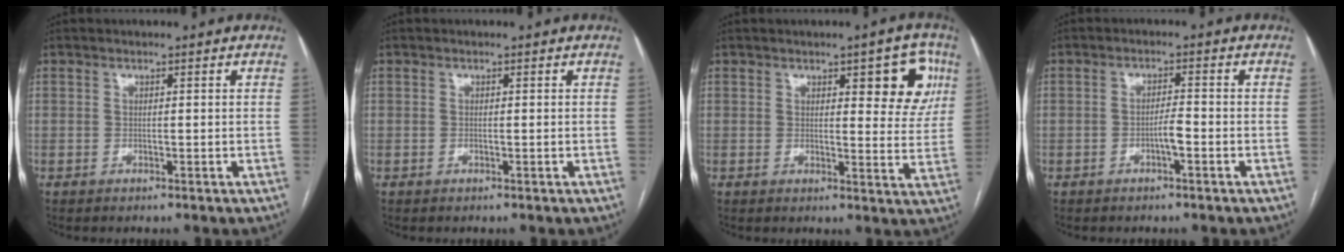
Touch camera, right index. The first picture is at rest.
{"total": 0.0}
{"total": 8.1, "force": [3.5, 2.7, 6.8], "torque": [-0.066, 0.007, 0.039]}
{"total": 2.4, "force": [-1.1, 0.2, 2.1], "torque": [-0.034, 0.002, -0.020]}